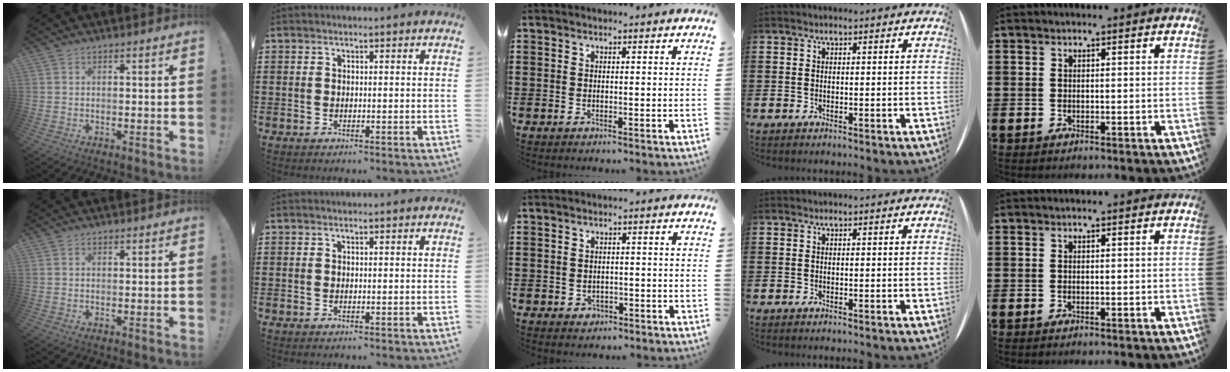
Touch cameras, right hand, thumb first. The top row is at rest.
{"middle": {"total": 1.0, "force": [-0.4, 0.9, 0.4], "torque": [-0.013, 0.002, -0.010]}}